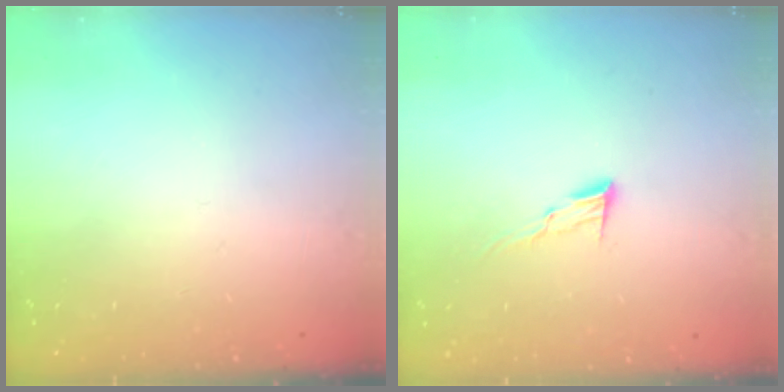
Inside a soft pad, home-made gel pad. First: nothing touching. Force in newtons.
{"total": 6.1, "press": 6.1, "slide": 0.6}